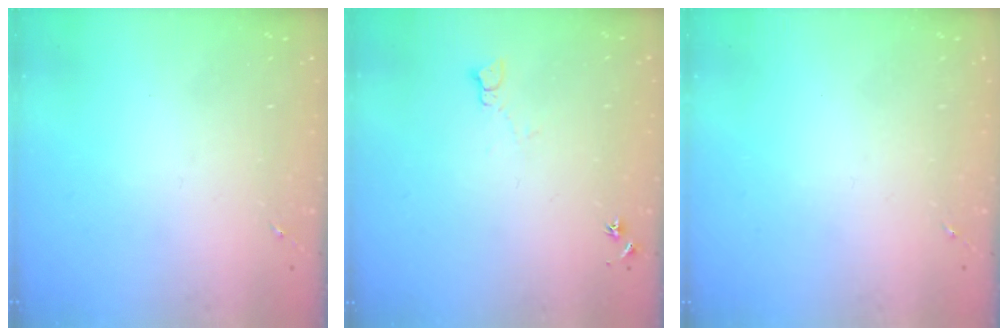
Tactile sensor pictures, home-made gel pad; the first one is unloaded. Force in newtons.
{"total": 5.4, "press": 5.3, "slide": 0.7}
{"total": 0.0}